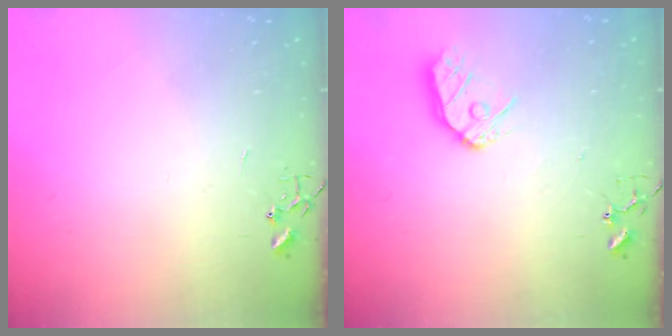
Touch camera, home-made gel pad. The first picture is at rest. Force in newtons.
{"total": 10.7, "press": 10.6, "slide": 1.2}